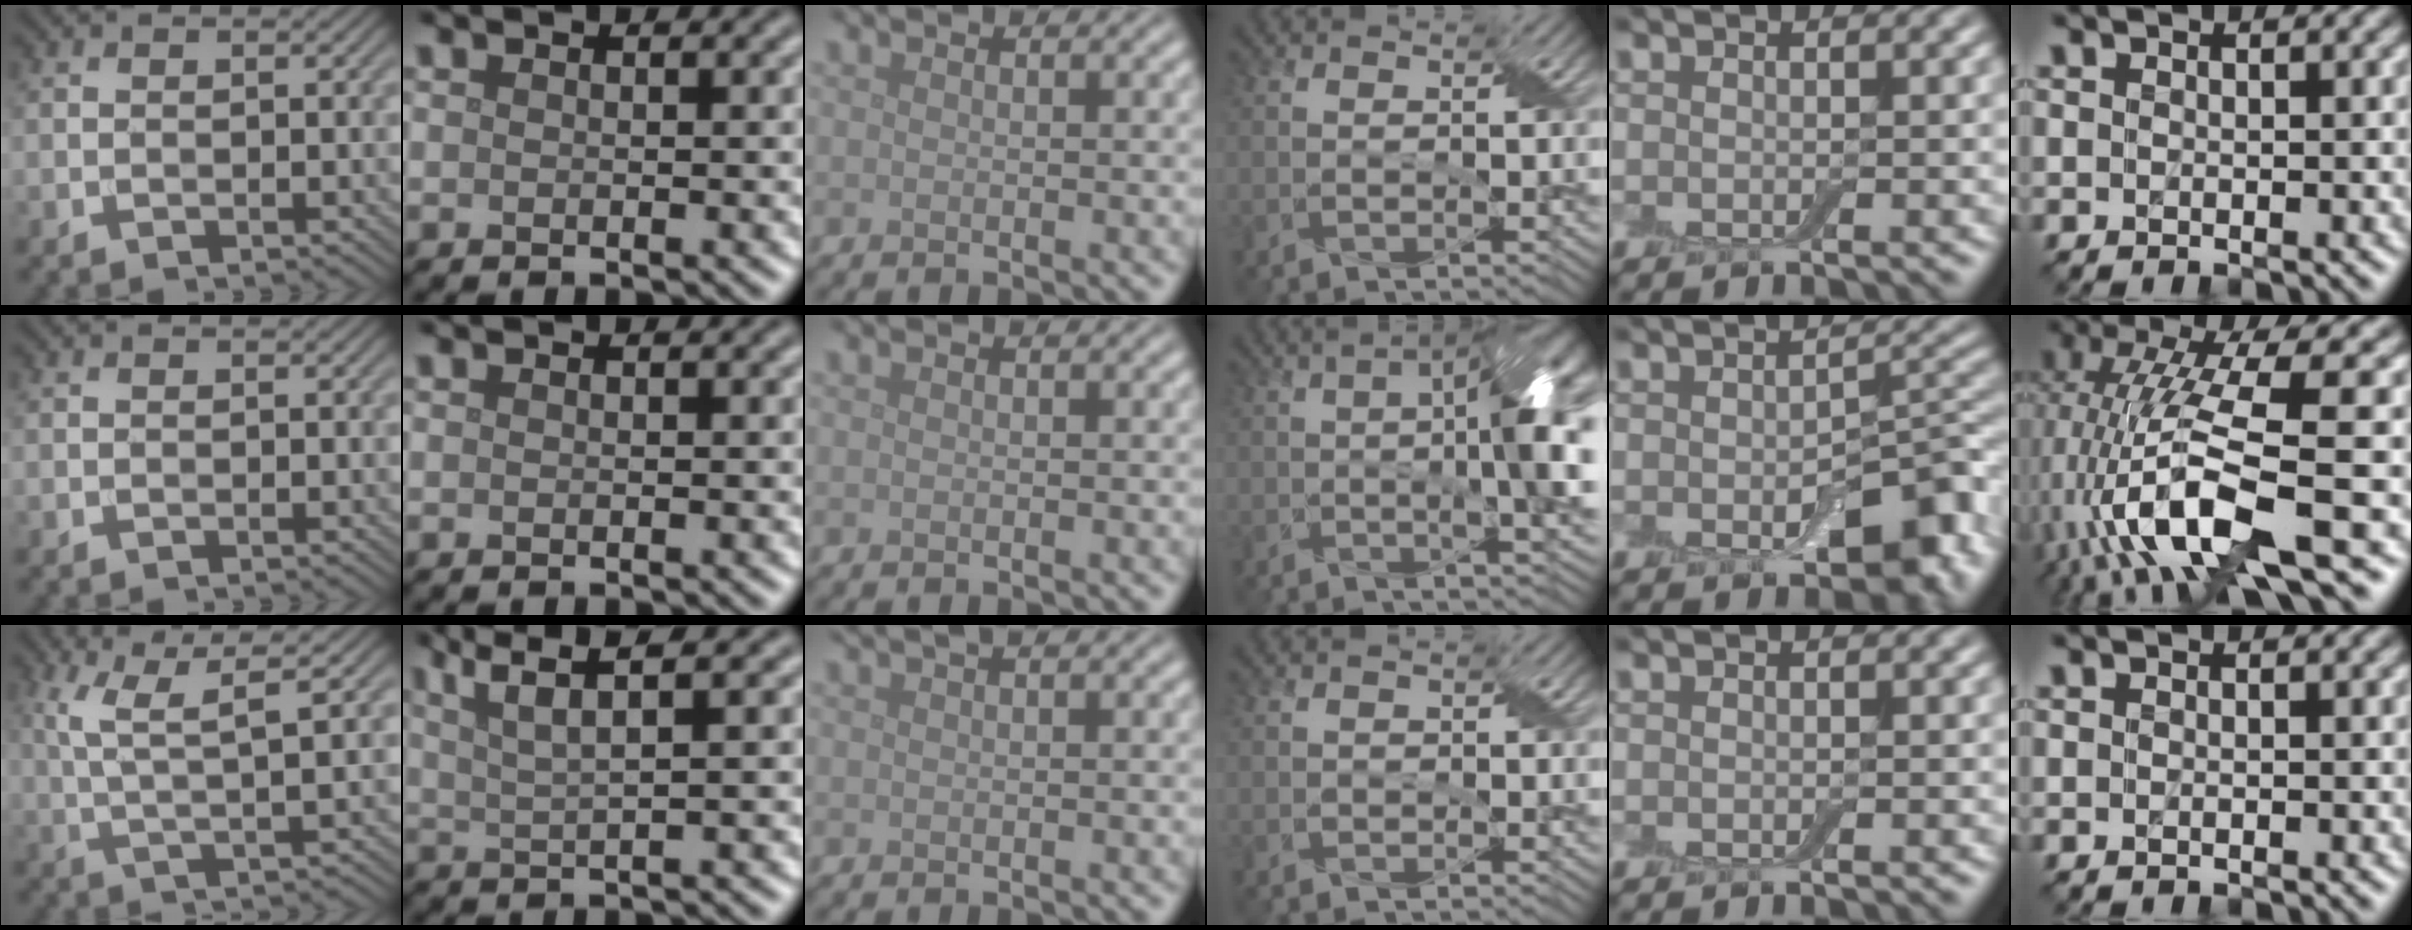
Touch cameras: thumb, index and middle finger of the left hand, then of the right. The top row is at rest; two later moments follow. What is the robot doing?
{"motion": "peel", "object": "aluminum foil"}